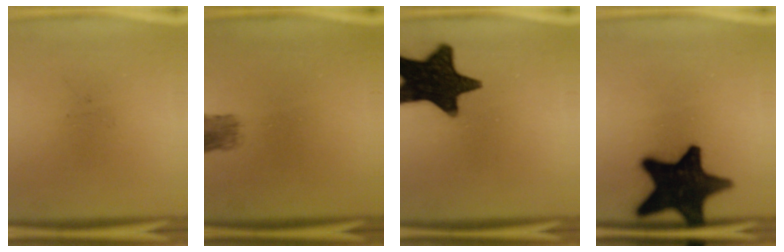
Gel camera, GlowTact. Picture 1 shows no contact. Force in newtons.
{"total": 2.9}
{"total": 17.5}
{"total": 19.1}